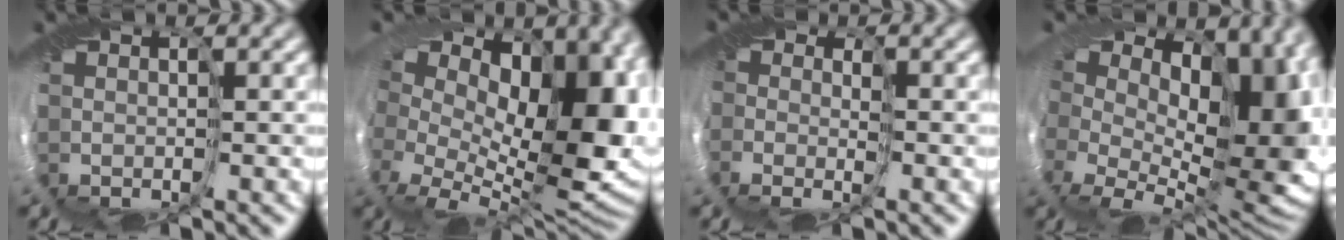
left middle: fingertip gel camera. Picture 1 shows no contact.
{"total": 13.7, "force": [2.8, 8.7, 10.2], "torque": [-0.106, -0.012, 0.059]}
{"total": 1.5, "force": [-1.1, 0.0, -0.9], "torque": [0.034, -0.022, -0.029]}
{"total": 12.3, "force": [3.4, 8.3, 8.5], "torque": [-0.090, -0.003, 0.068]}